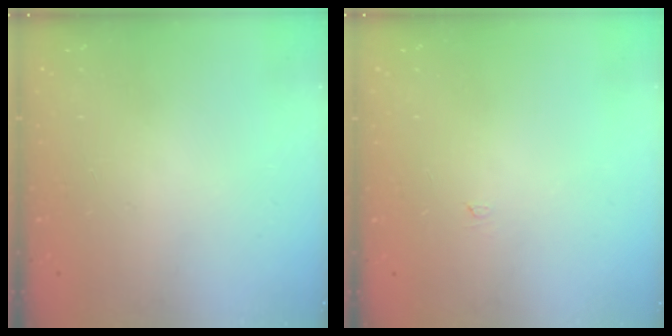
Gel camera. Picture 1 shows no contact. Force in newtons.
{"total": 2.6, "press": 2.6, "slide": 0.3}